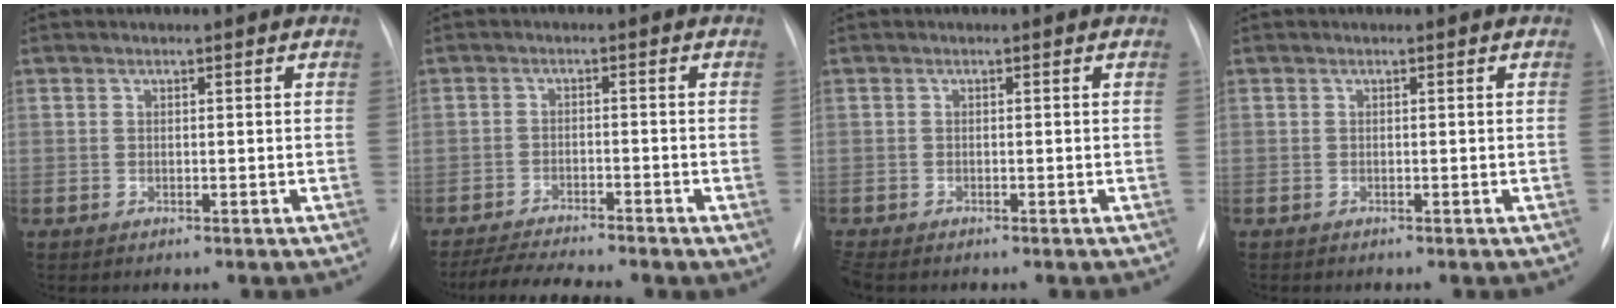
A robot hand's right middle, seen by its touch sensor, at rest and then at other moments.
{"total": 6.8, "force": [-5.8, 0.8, 3.5], "torque": [-0.063, -0.013, -0.097]}
{"total": 1.7, "force": [-1.5, 0.5, 0.6], "torque": [-0.014, -0.005, -0.023]}
{"total": 0.0}